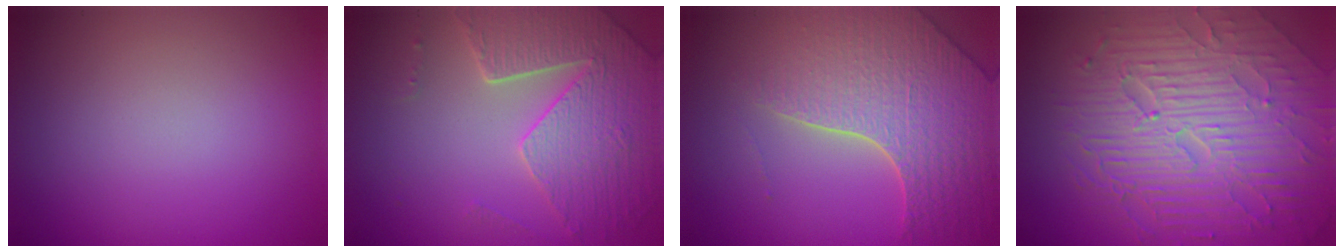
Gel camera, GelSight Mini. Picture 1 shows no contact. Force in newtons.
{"total": 5.0, "press": 4.5, "slide": 2.1}
{"total": 6.1, "press": 5.1, "slide": 3.3}
{"total": 9.8, "press": 6.5, "slide": 7.3}